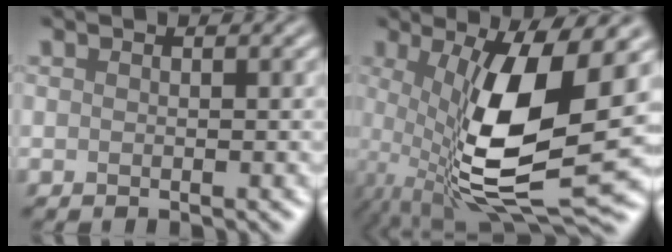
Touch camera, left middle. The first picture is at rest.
{"total": 11.9, "force": [-0.3, 3.5, 11.4], "torque": [-0.209, -0.019, -0.001]}